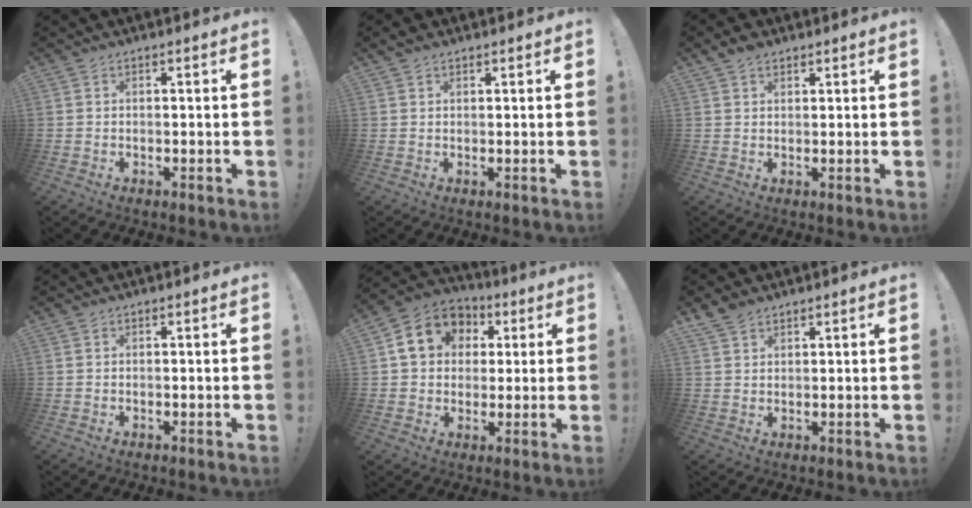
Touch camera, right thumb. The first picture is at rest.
{"total": 1.6, "force": [1.3, 0.9, 0.4], "torque": [-0.005, -0.004, 0.025]}
{"total": 3.2, "force": [2.2, 1.9, 1.3], "torque": [-0.025, -0.006, 0.042]}
{"total": 0.0}
{"total": 13.5, "force": [4.0, 11.2, 6.3], "torque": [-0.084, -0.004, 0.082]}
{"total": 3.6, "force": [3.0, 1.7, 1.1], "torque": [-0.019, -0.016, 0.056]}